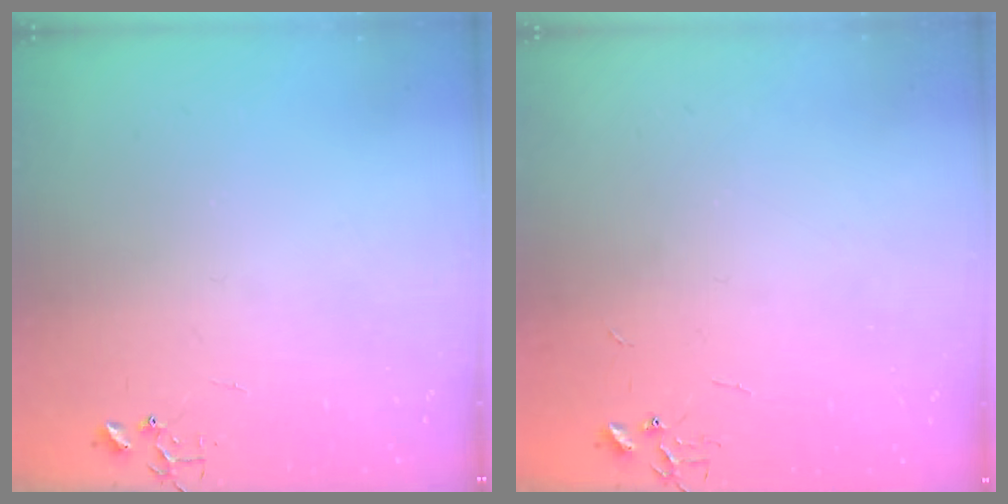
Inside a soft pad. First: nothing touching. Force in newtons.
{"total": 2.2, "press": 2.2, "slide": 0.3}